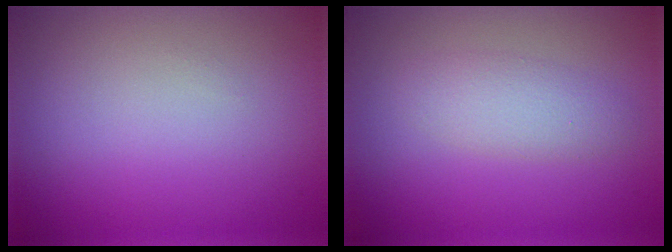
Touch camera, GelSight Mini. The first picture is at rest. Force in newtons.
{"total": 2.5, "press": 2.5, "slide": 0.1}